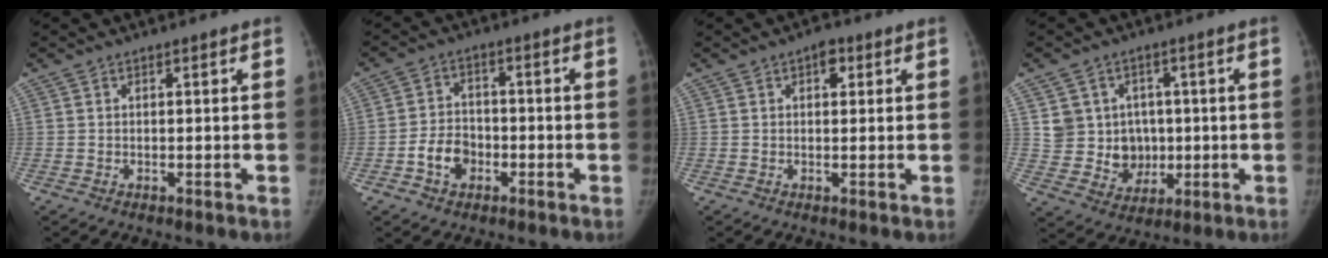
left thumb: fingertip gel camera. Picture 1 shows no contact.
{"total": 6.3, "force": [-2.5, 4.6, 3.5], "torque": [-0.045, 0.025, -0.046]}
{"total": 2.8, "force": [1.2, 1.5, 2.1], "torque": [-0.020, 0.000, 0.012]}
{"total": 9.4, "force": [1.2, 8.9, 2.6], "torque": [0.003, 0.004, 0.034]}